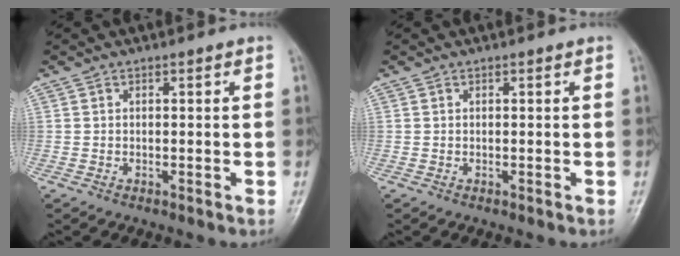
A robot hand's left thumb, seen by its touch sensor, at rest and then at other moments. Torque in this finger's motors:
{"motor_torque": [0.00, 0.00, 0.00, -0.01, 0.00]}